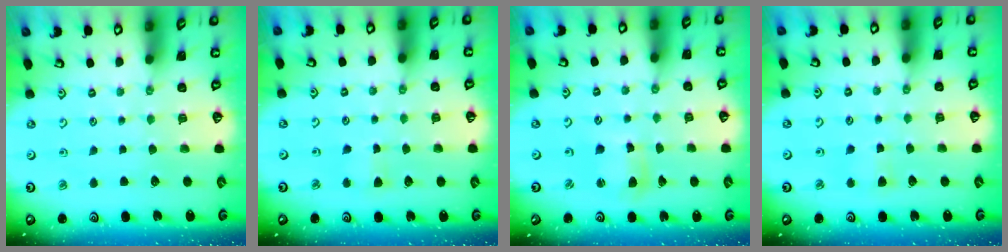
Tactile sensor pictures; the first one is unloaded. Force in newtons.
{"total": 2.8, "press": 2.8, "slide": 0.5}
{"total": 6.3, "press": 6.2, "slide": 0.7}
{"total": 3.1, "press": 3.1, "slide": 0.5}